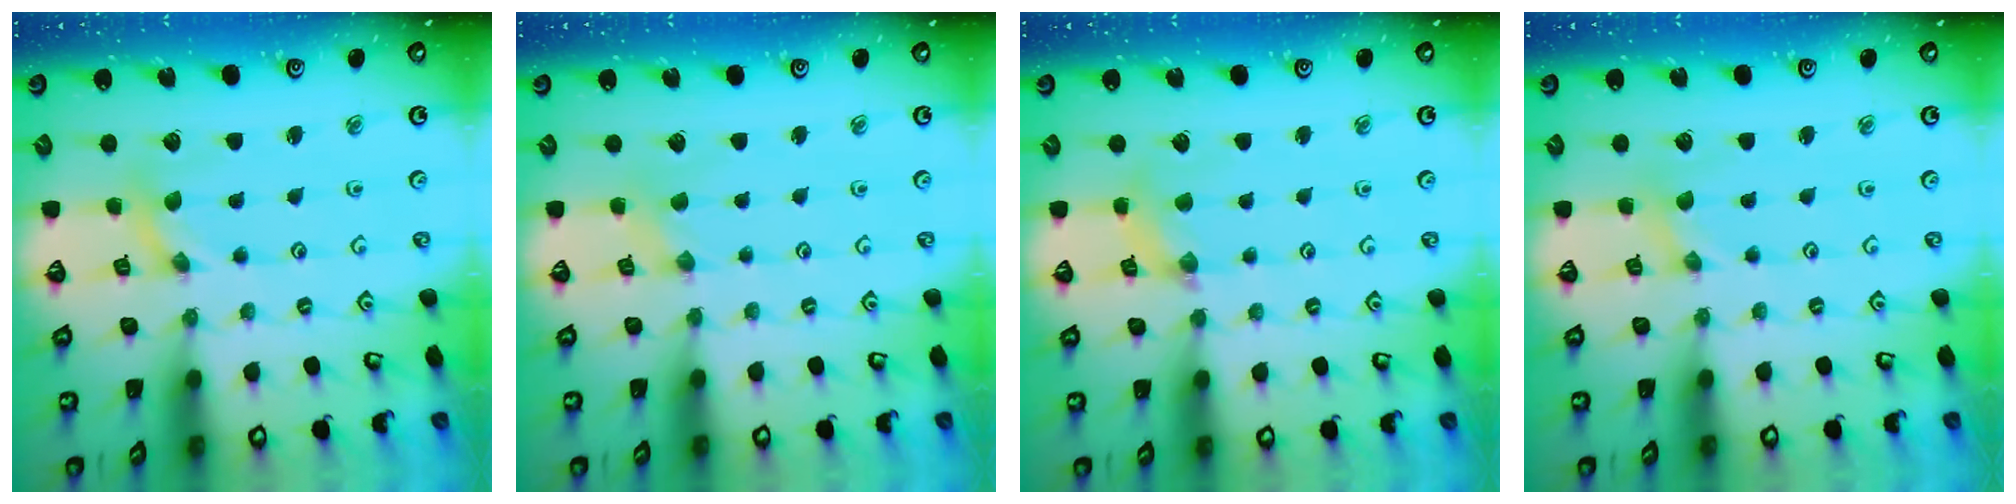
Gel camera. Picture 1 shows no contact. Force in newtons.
{"total": 0.0}
{"total": 3.7, "press": 3.6, "slide": 0.5}
{"total": 0.0}